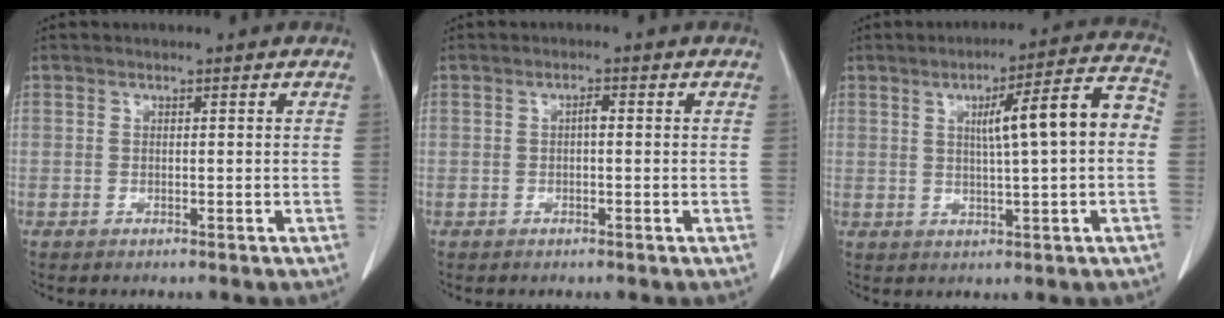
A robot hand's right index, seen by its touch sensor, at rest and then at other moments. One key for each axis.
{"total": 1.1, "fx": 0.0, "fy": 0.4, "fz": 1.1, "tx": -0.020, "ty": 0.003, "tz": -0.002}
{"total": 10.3, "fx": 0.9, "fy": 0.9, "fz": 10.2, "tx": -0.143, "ty": 0.026, "tz": 0.012}